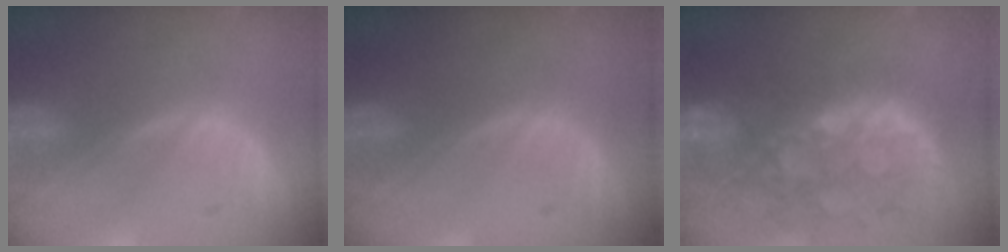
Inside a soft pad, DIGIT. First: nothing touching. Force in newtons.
{"total": 0.0}
{"total": 11.2, "press": 9.7, "slide": 5.5}